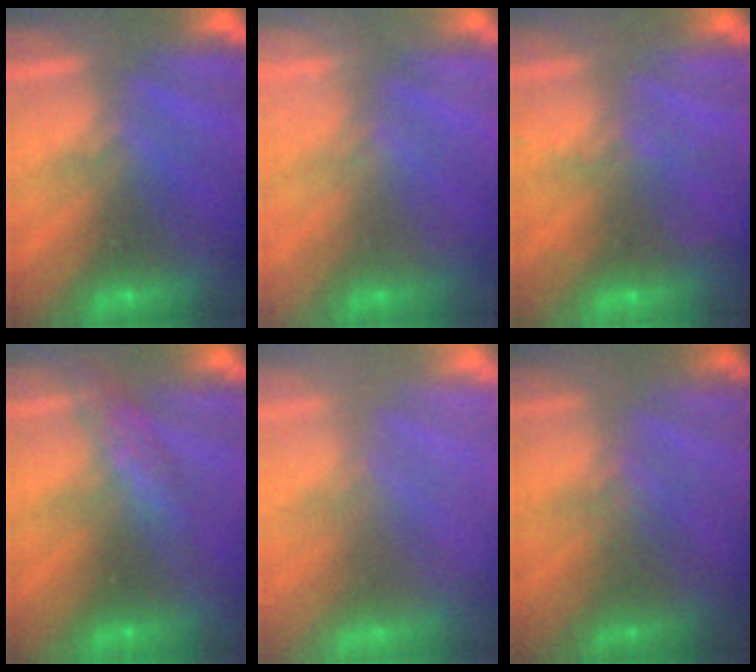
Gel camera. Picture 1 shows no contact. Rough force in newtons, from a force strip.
{"total": 2.1}
{"total": 2.3}
{"total": 2.7}
{"total": 8.9}
{"total": 2.5}